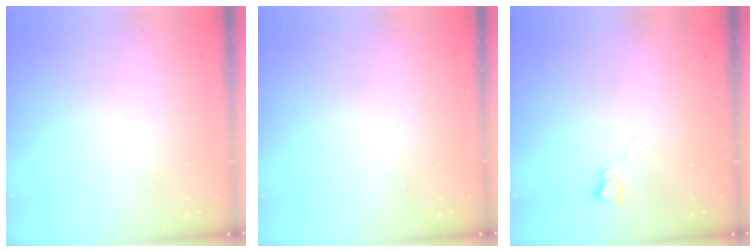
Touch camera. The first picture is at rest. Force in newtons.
{"total": 0.0}
{"total": 4.4, "press": 4.3, "slide": 0.6}